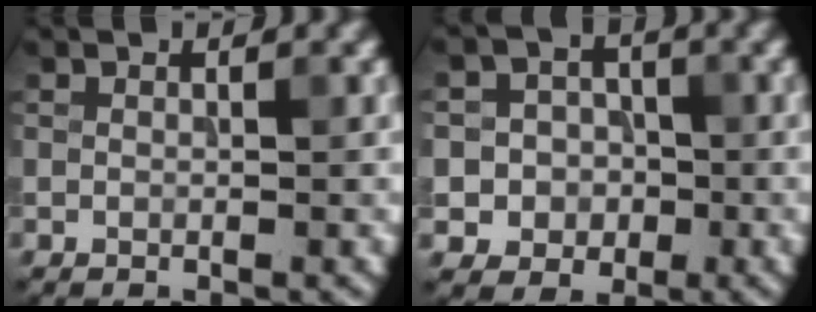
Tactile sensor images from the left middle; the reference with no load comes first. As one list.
[{"total": 5.1, "force": [-0.8, 4.9, 1.1], "torque": [-0.003, 0.020, -0.039]}]